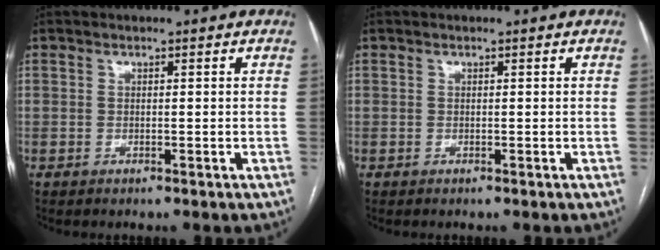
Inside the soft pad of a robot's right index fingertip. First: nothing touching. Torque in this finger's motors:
{"motor_torque": [0.00, 0.00, 0.00, 0.00]}